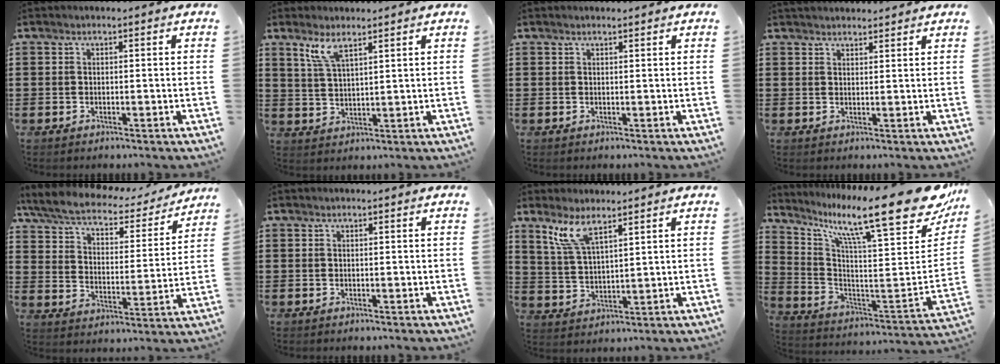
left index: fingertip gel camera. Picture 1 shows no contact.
{"total": 4.7, "force": [3.2, 1.1, 3.3], "torque": [-0.074, 0.003, 0.059]}
{"total": 0.6, "force": [0.5, 0.0, 0.3], "torque": [-0.008, -0.002, 0.010]}
{"total": 1.9, "force": [1.9, 0.2, 0.0], "torque": [-0.004, 0.000, 0.037]}
{"total": 5.4, "force": [4.6, 1.2, 2.6], "torque": [-0.072, -0.032, 0.074]}
{"total": 0.0}
{"total": 6.7, "force": [4.6, 1.7, 4.6], "torque": [-0.104, -0.001, 0.082]}
{"total": 16.3, "force": [11.4, 1.4, 11.6], "torque": [-0.216, -0.091, 0.179]}